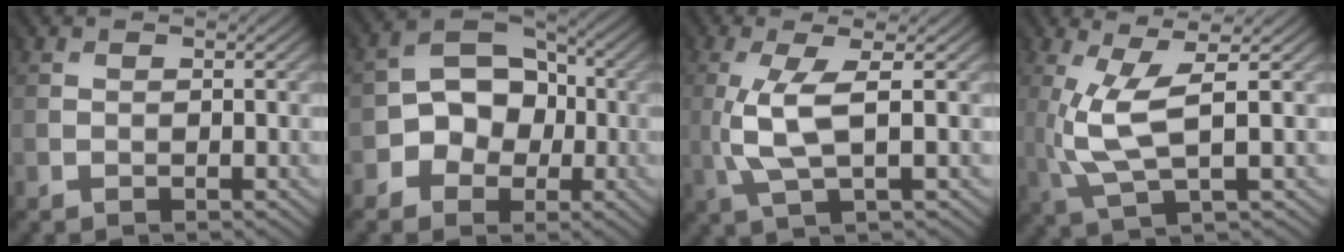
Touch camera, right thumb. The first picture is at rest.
{"total": 6.5, "force": [-2.0, 5.4, 3.0], "torque": [-0.043, 0.004, -0.046]}
{"total": 4.7, "force": [0.1, 1.0, 4.5], "torque": [-0.109, 0.009, 0.004]}
{"total": 5.6, "force": [0.5, 1.3, 5.4], "torque": [-0.131, 0.009, 0.015]}